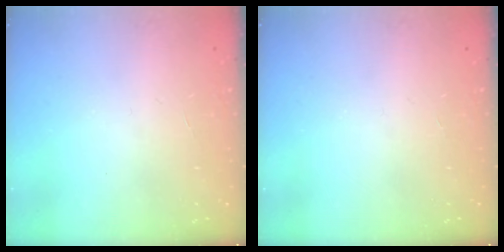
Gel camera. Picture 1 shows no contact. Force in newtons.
{"total": 0.0}